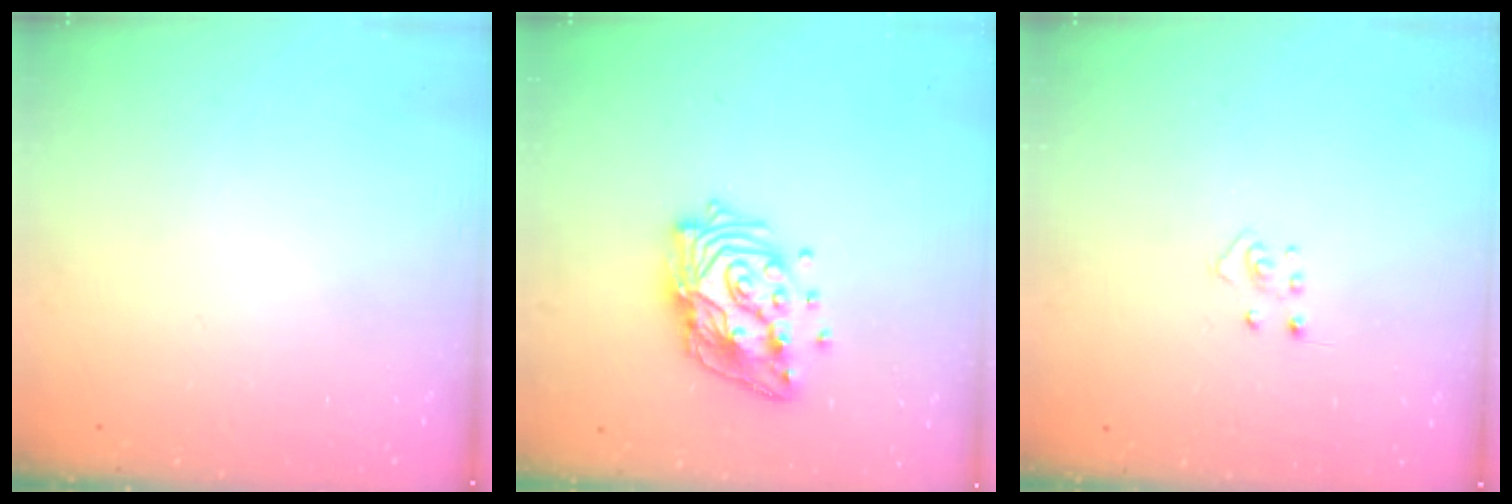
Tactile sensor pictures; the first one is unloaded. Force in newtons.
{"total": 15.9, "press": 15.8, "slide": 1.8}
{"total": 3.7, "press": 3.7, "slide": 0.3}